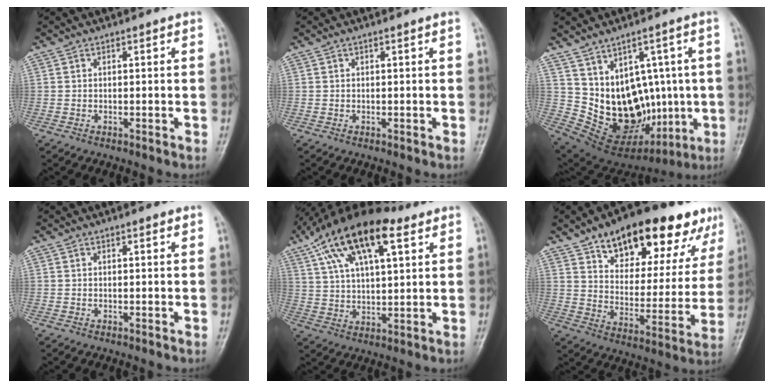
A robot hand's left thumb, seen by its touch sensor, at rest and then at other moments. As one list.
[{"total": 0.0}, {"total": 16.9, "force": [-0.1, 12.2, 11.6], "torque": [-0.144, 0.001, 0.043]}, {"total": 0.9, "force": [0.6, 0.2, 0.6], "torque": [-0.008, -0.002, 0.008]}, {"total": 19.0, "force": [10.1, 7.8, 14.0], "torque": [-0.241, -0.004, 0.179]}, {"total": 24.4, "force": [15.7, 11.4, 14.8], "torque": [-0.158, -0.037, 0.232]}]